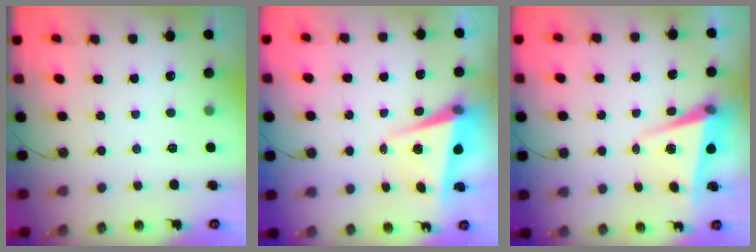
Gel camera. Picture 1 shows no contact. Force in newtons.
{"total": 5.4, "press": 5.2, "slide": 1.4}
{"total": 4.9, "press": 4.8, "slide": 1.2}